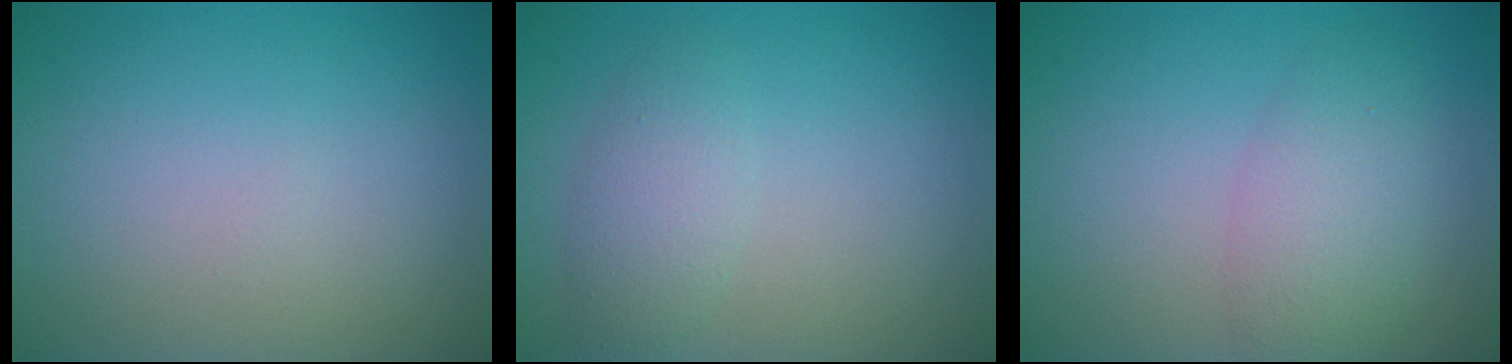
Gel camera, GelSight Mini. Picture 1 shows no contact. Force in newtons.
{"total": 2.4, "press": 2.4, "slide": 0.1}
{"total": 3.6, "press": 3.6, "slide": 0.2}